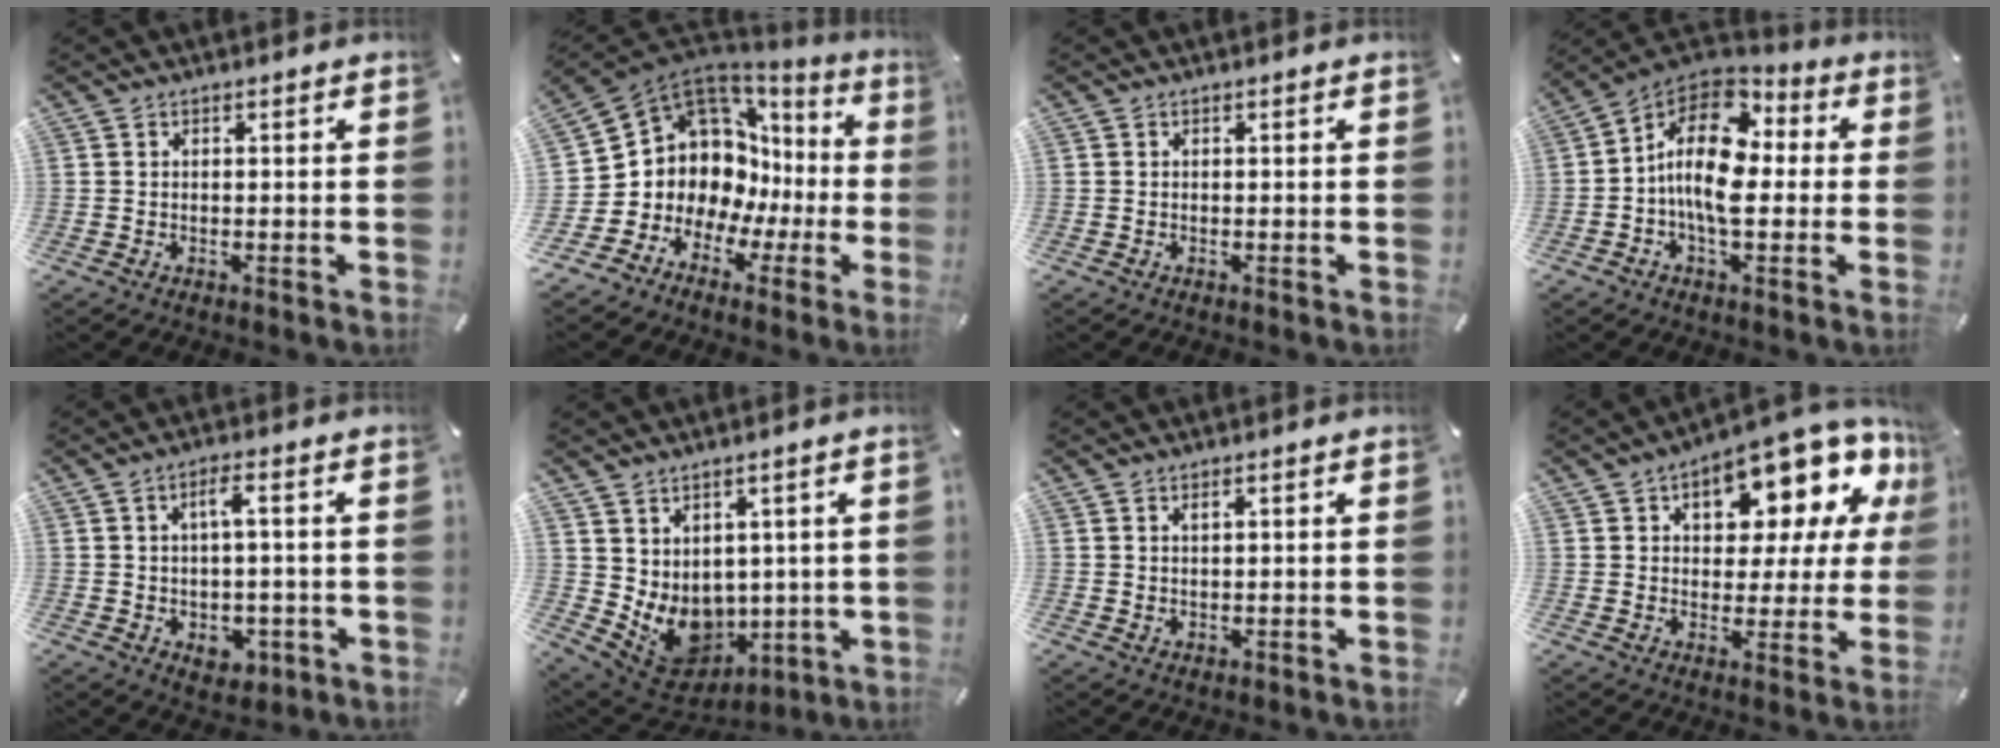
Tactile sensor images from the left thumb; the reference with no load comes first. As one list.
[{"total": 11.2, "force": [3.5, 9.9, 3.9], "torque": [-0.083, -0.069, 0.079]}, {"total": 0.0}, {"total": 15.0, "force": [-0.2, 9.1, 11.9], "torque": [-0.225, -0.002, -0.009]}, {"total": 6.3, "force": [-0.5, 3.6, 5.2], "torque": [-0.085, 0.004, -0.014]}, {"total": 9.4, "force": [0.4, 8.7, 3.5], "torque": [-0.080, -0.033, 0.024]}, {"total": 1.3, "force": [0.8, 0.5, 0.8], "torque": [-0.018, -0.001, 0.014]}, {"total": 14.8, "force": [9.8, 6.8, 8.9], "torque": [-0.118, -0.089, 0.161]}]